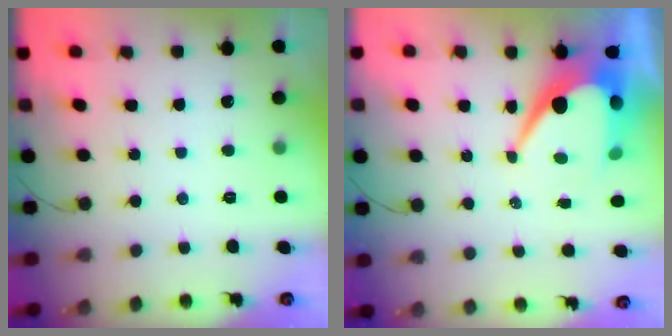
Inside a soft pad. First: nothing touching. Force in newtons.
{"total": 12.7, "press": 12.7, "slide": 1.1}